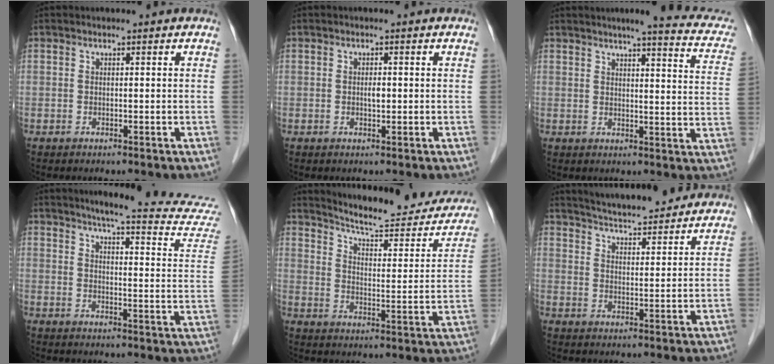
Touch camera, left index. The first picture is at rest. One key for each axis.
{"total": 1.1, "fx": -0.1, "fy": 0.5, "fz": 1.0, "tx": -0.021, "ty": 0.000, "tz": -0.003}
{"total": 14.1, "fx": 11.5, "fy": 1.8, "fz": 8.0, "tx": -0.090, "ty": -0.010, "tz": 0.113}
{"total": 21.1, "fx": 19.9, "fy": 0.4, "fz": 7.1, "tx": -0.082, "ty": -0.089, "tz": 0.222}
{"total": 20.9, "fx": 19.2, "fy": 3.5, "fz": 7.6, "tx": -0.097, "ty": -0.044, "tz": 0.243}
{"total": 17.8, "fx": 16.5, "fy": 2.4, "fz": 6.3, "tx": -0.095, "ty": 0.018, "tz": 0.226}